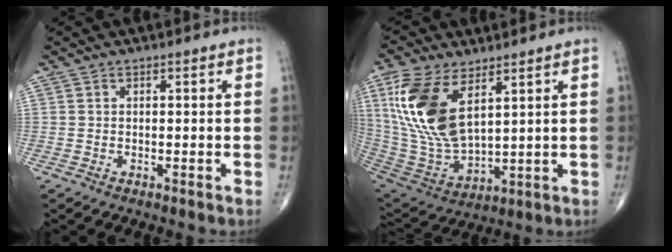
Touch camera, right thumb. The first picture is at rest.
{"total": 18.1, "force": [7.0, 8.9, 14.2], "torque": [-0.288, -0.029, 0.148]}